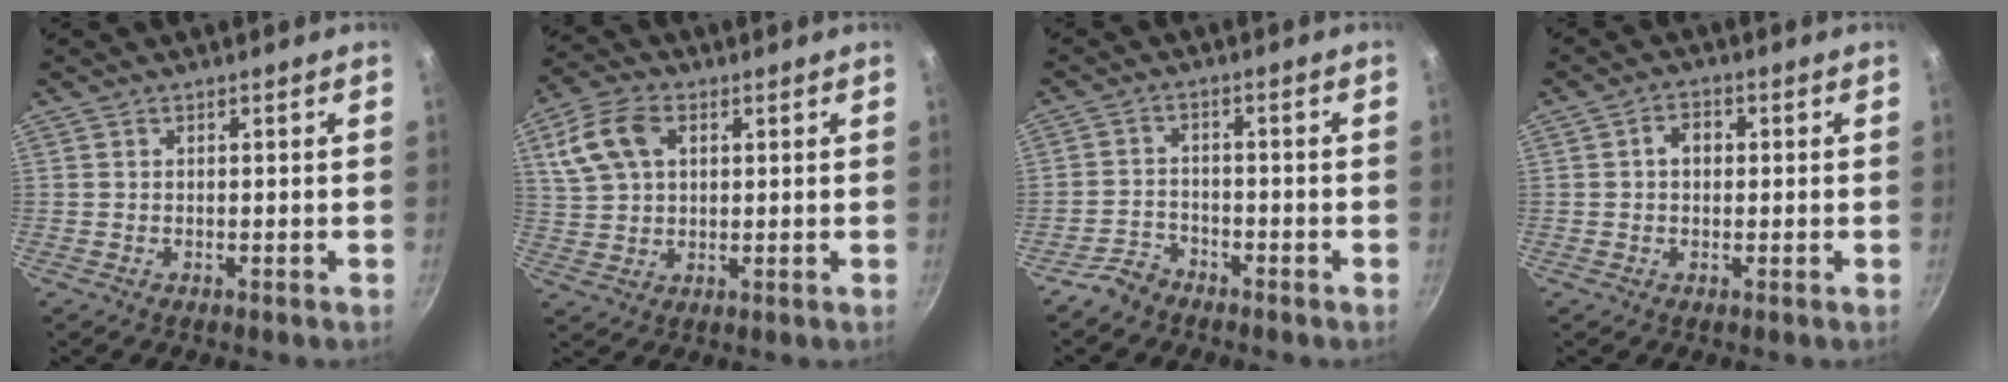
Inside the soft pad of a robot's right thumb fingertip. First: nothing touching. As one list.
[{"total": 10.3, "force": [3.5, 6.8, 6.9], "torque": [-0.132, 0.012, 0.064]}, {"total": 4.0, "force": [-3.3, 2.0, 0.8], "torque": [-0.009, 0.037, -0.062]}, {"total": 3.6, "force": [0.3, 2.7, 2.3], "torque": [-0.022, 0.010, 0.001]}]